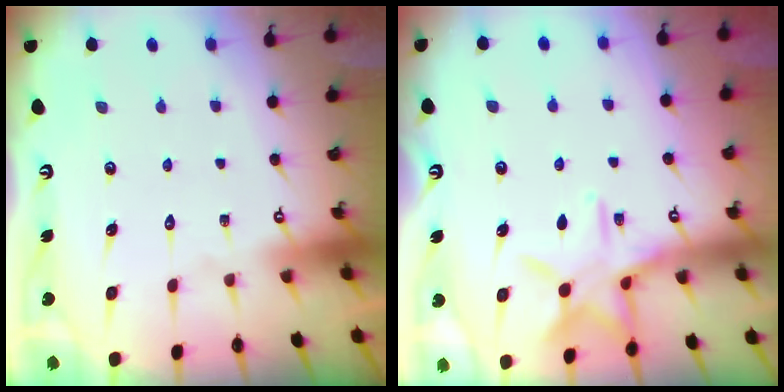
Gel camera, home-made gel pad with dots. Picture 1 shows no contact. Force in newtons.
{"total": 11.3, "press": 11.2, "slide": 0.7}